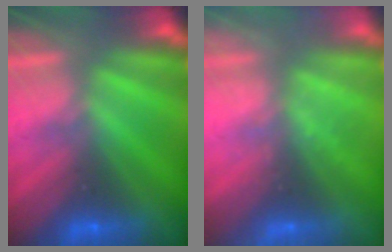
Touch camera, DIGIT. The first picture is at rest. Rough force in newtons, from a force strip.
{"total": 2.3}